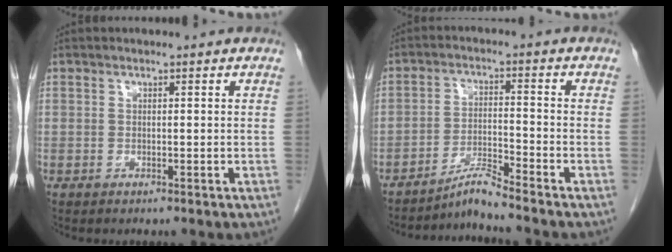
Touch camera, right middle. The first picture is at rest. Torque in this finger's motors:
{"motor_torque": [-0.11, -0.37, 0.01, 0.00]}